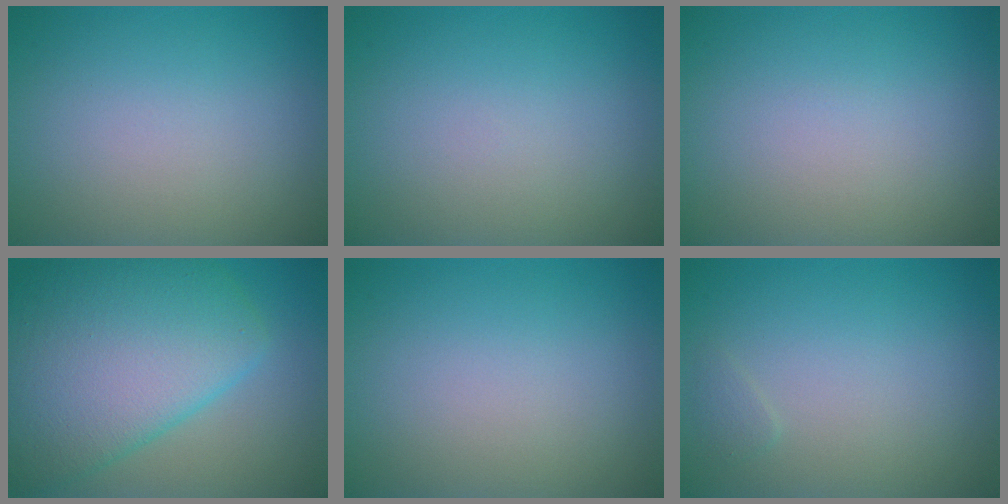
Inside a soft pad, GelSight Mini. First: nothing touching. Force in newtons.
{"total": 0.0}
{"total": 0.0}
{"total": 10.4, "press": 10.4, "slide": 0.3}
{"total": 0.0}
{"total": 0.6, "press": 0.6, "slide": 0.0}